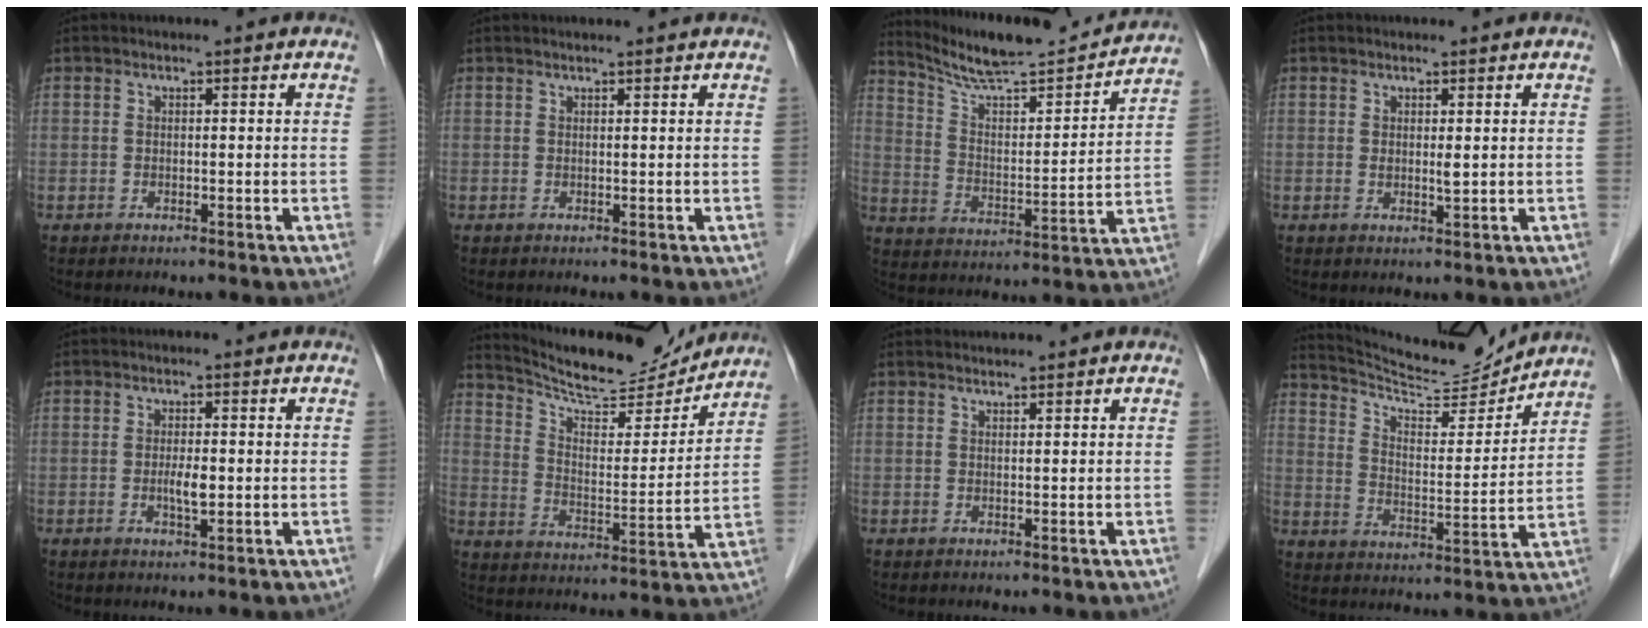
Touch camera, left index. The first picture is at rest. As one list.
[{"total": 2.1, "force": [2.0, 0.0, 0.6], "torque": [-0.008, 0.012, 0.026]}, {"total": 17.7, "force": [16.8, 1.2, 5.6], "torque": [-0.098, -0.021, 0.258]}, {"total": 1.1, "force": [0.3, 0.2, 1.0], "torque": [-0.018, -0.007, 0.005]}, {"total": 2.2, "force": [-0.4, 0.5, 2.1], "torque": [-0.044, -0.005, -0.006]}, {"total": 16.0, "force": [15.2, 2.3, 4.6], "torque": [-0.081, -0.014, 0.231]}, {"total": 2.0, "force": [2.0, -0.1, 0.2], "torque": [-0.002, 0.019, 0.036]}, {"total": 13.8, "force": [13.6, 0.1, 2.7], "torque": [-0.057, -0.014, 0.214]}]